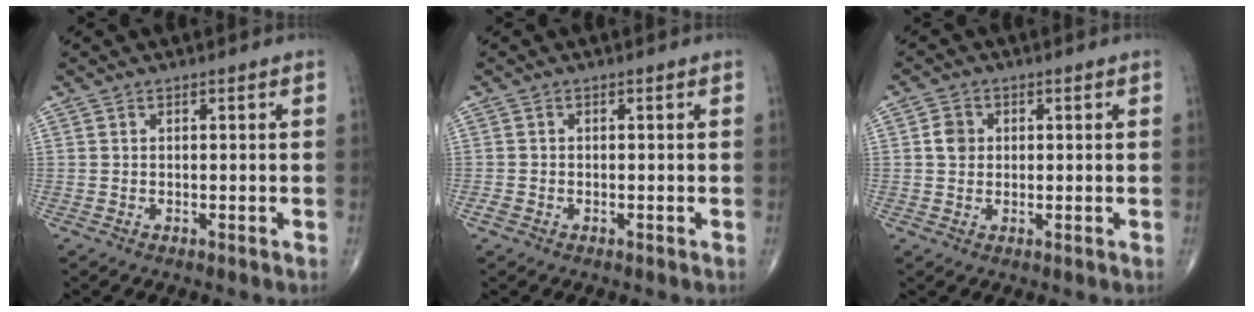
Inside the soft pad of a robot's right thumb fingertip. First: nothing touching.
{"total": 1.2, "force": [-0.6, 0.9, 0.6], "torque": [-0.015, 0.000, -0.012]}
{"total": 3.1, "force": [0.4, 2.7, 1.4], "torque": [-0.014, 0.002, 0.004]}